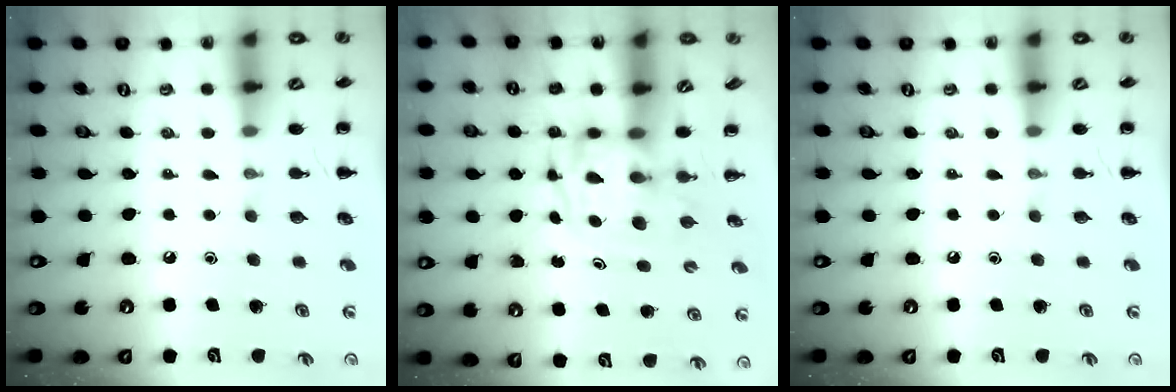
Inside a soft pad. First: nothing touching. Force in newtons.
{"total": 3.7, "press": 3.7, "slide": 0.5}
{"total": 0.0}